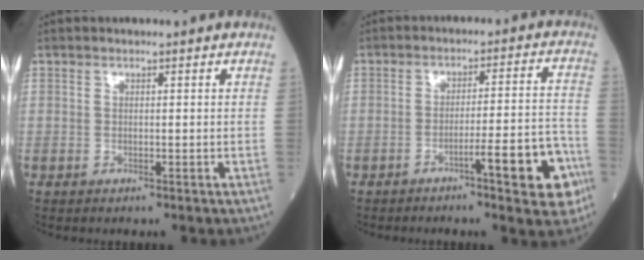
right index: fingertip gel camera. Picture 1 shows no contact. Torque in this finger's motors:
{"motor_torque": [0.18, -0.16, 0.16, 0.03]}